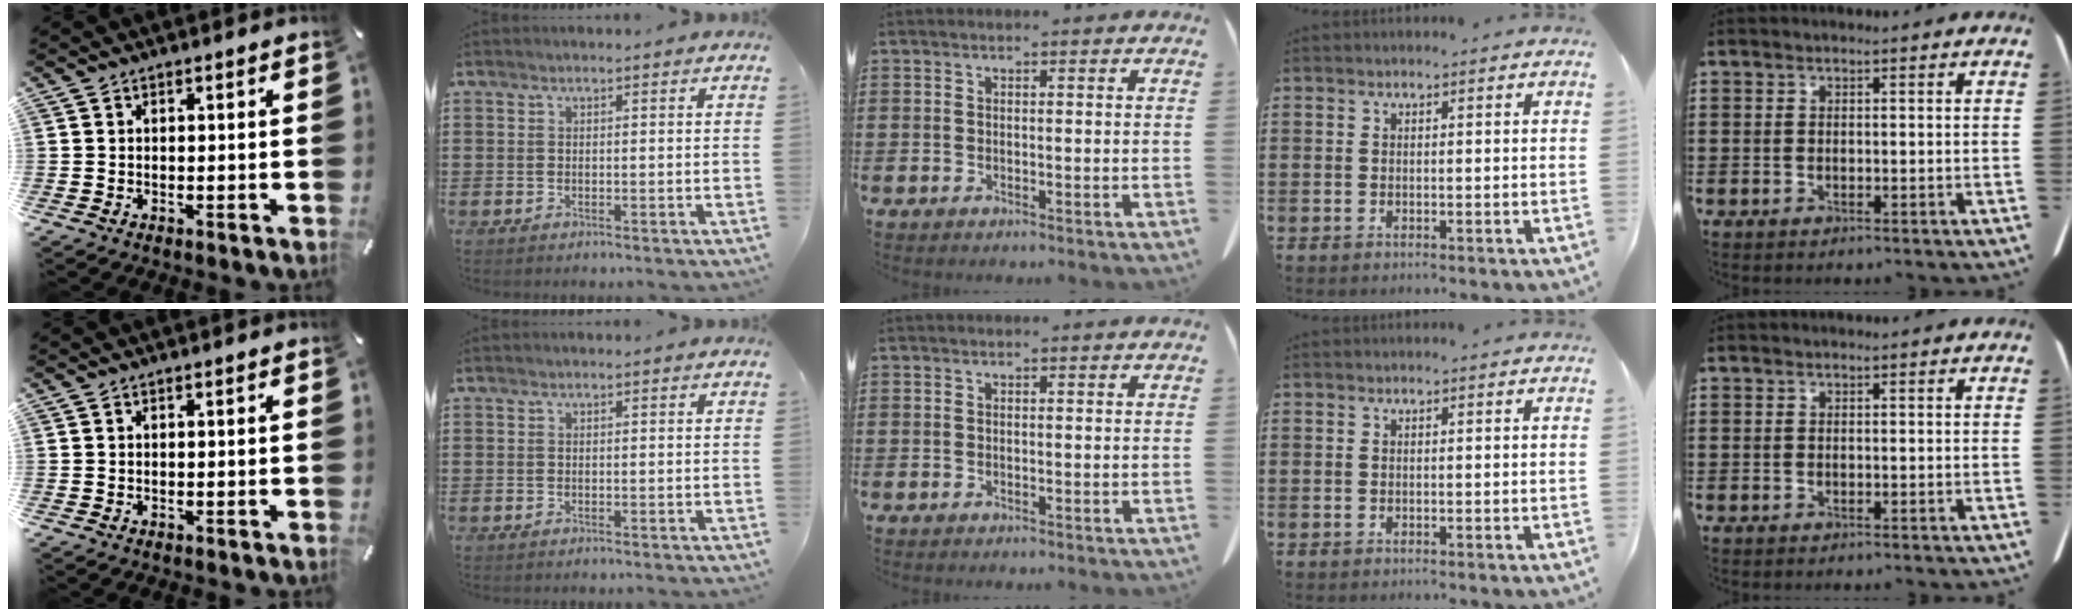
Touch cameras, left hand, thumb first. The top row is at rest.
{}